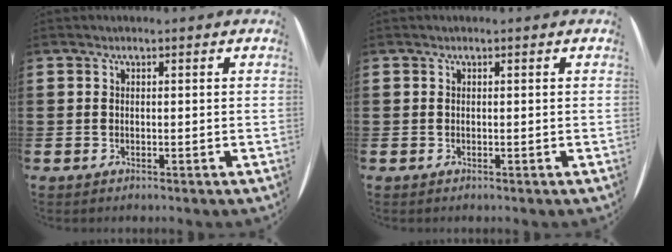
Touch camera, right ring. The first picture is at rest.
{"total": 0.0}